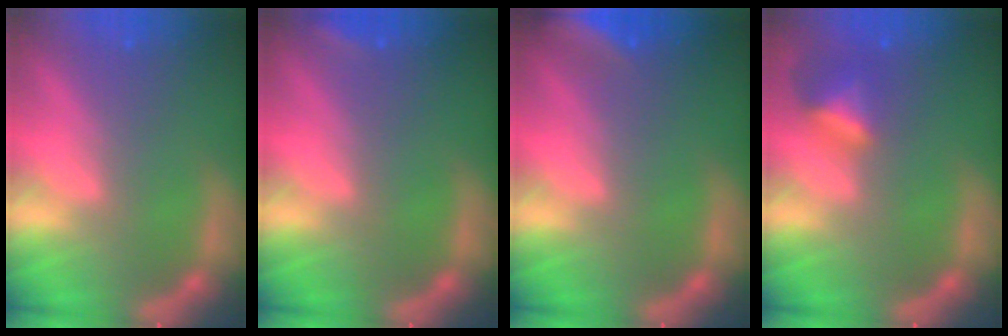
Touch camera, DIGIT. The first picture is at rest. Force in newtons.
{"total": 1.4}
{"total": 5.5}
{"total": 2.9}